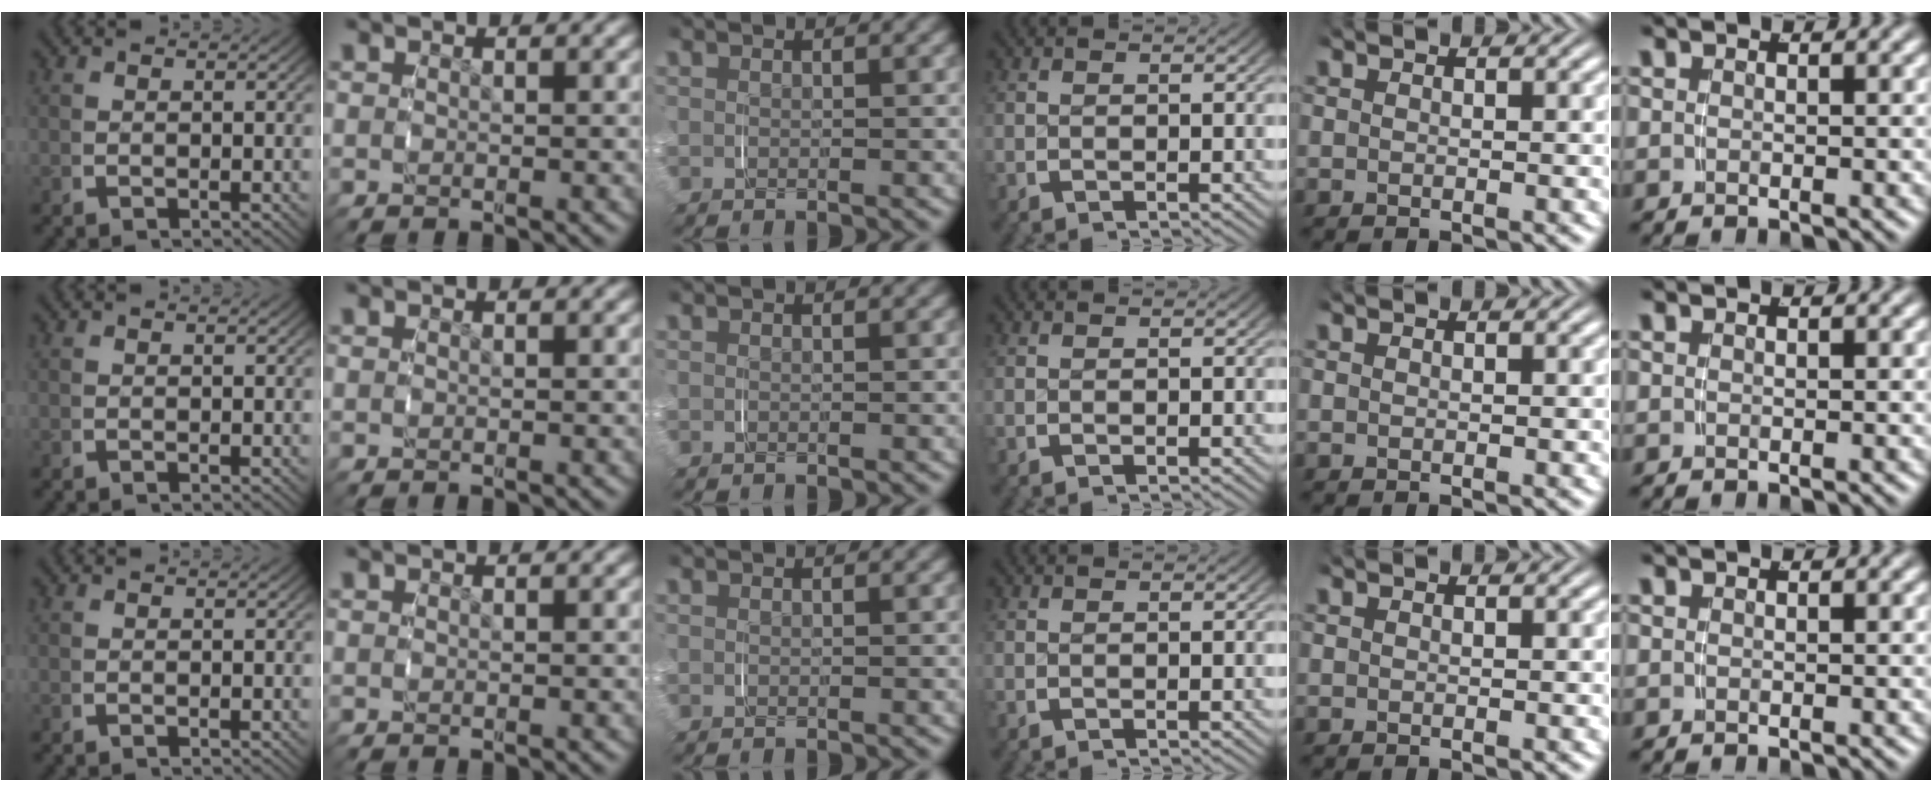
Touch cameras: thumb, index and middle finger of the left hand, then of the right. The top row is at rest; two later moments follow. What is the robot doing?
{"motion": "grasp_and_lifting", "object": "glasses case"}